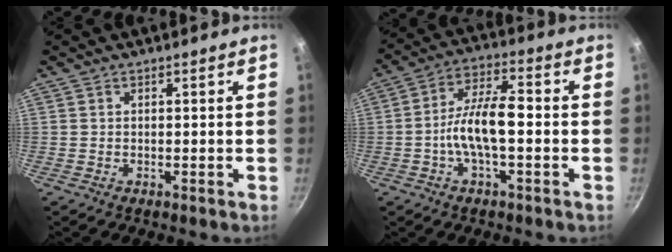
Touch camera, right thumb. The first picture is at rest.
{"total": 10.0, "force": [-1.7, 3.7, 9.2], "torque": [-0.160, 0.033, -0.042]}